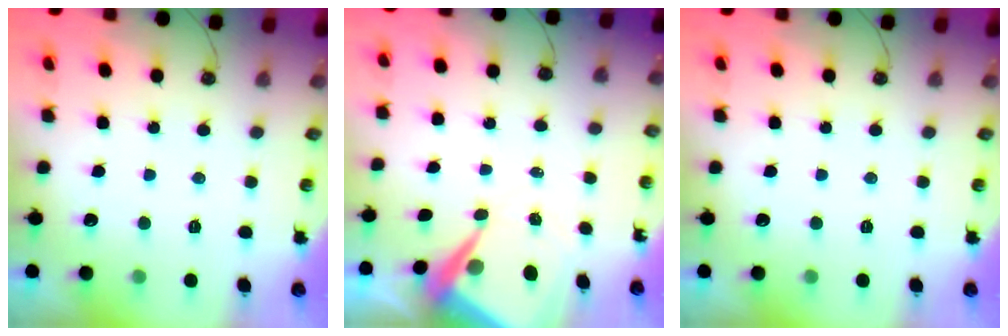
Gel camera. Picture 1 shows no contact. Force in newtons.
{"total": 7.6, "press": 7.6, "slide": 0.6}
{"total": 0.0}